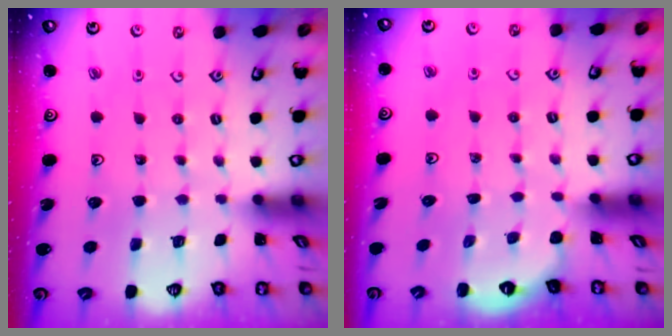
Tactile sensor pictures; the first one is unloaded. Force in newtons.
{"total": 1.5, "press": 1.0, "slide": 1.1}